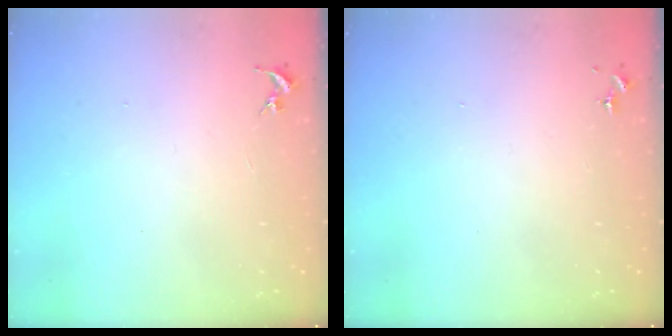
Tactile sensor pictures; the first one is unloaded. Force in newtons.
{"total": 0.0}